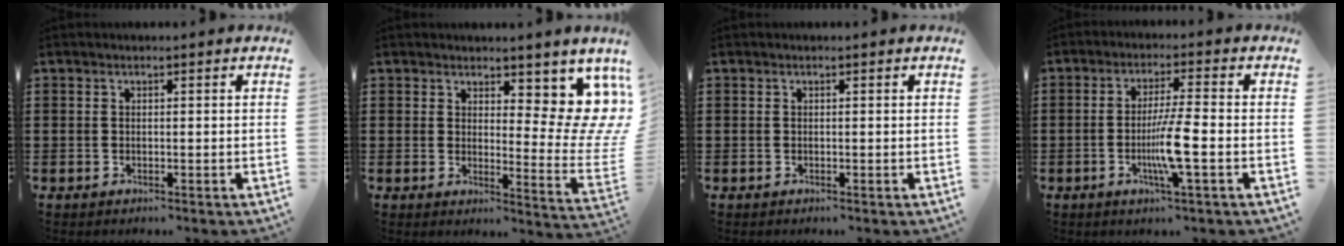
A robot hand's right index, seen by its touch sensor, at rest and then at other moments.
{"total": 8.6, "force": [6.0, 3.8, 5.0], "torque": [-0.071, -0.040, 0.105]}
{"total": 0.0}
{"total": 6.8, "force": [-1.8, 0.1, 6.5], "torque": [-0.130, -0.017, -0.039]}